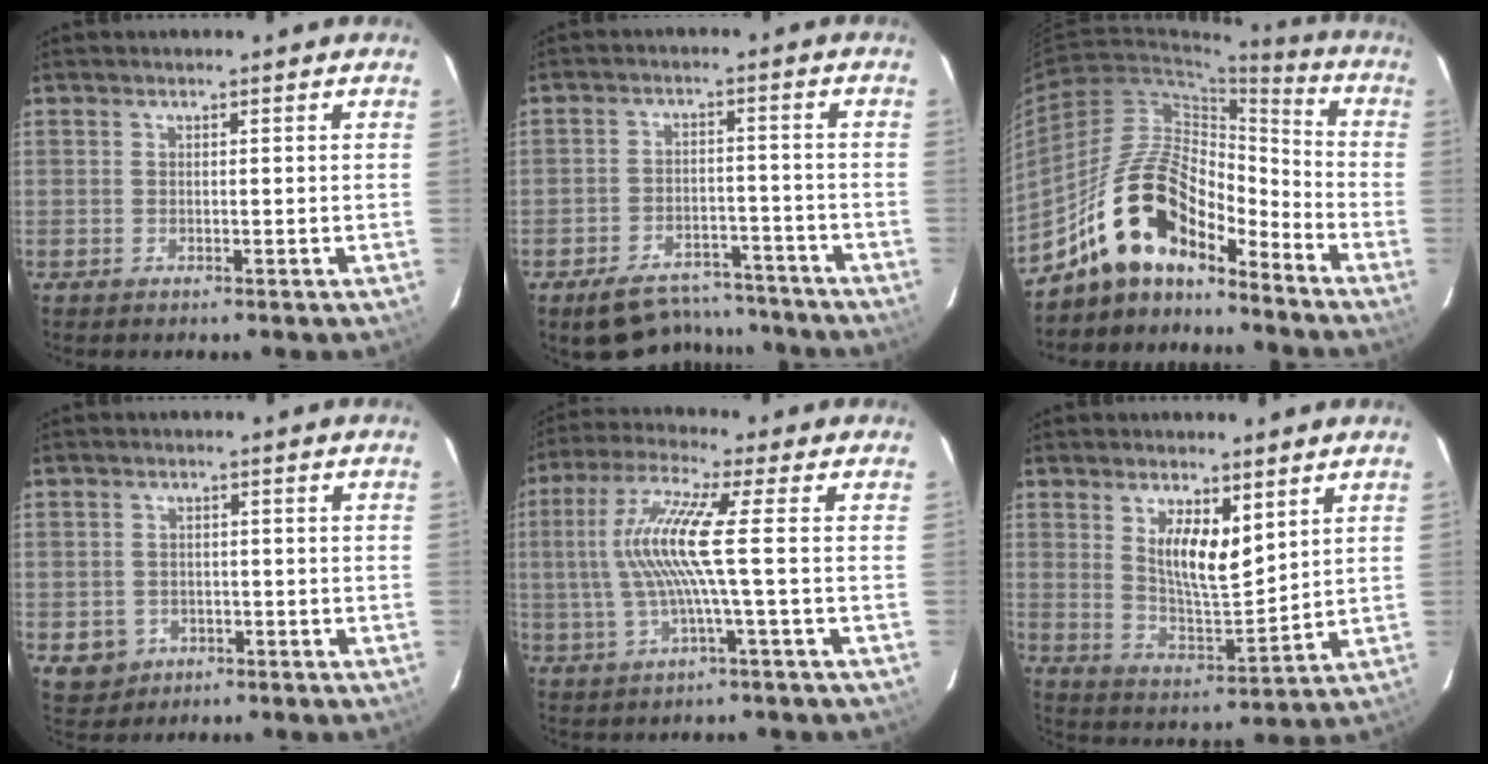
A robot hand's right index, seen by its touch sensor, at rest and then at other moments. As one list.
[{"total": 12.5, "force": [-10.7, 5.1, 3.9], "torque": [-0.084, 0.018, -0.135]}, {"total": 16.2, "force": [-12.7, 6.2, 8.0], "torque": [-0.153, 0.024, -0.235]}, {"total": 4.8, "force": [-1.5, 4.5, 0.9], "torque": [-0.027, 0.009, -0.010]}, {"total": 10.2, "force": [-0.2, -1.0, 10.2], "torque": [-0.203, 0.002, -0.001]}, {"total": 8.9, "force": [4.3, 3.3, 7.1], "torque": [-0.122, -0.006, 0.085]}]